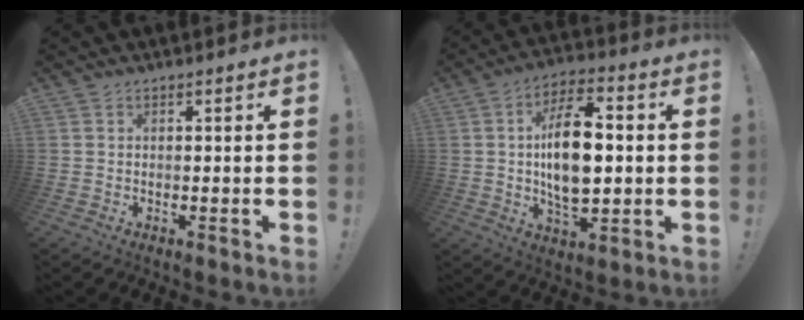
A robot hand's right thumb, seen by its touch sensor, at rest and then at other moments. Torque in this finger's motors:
{"motor_torque": [1.14, 2.67, 0.02, 0.37, 0.21]}